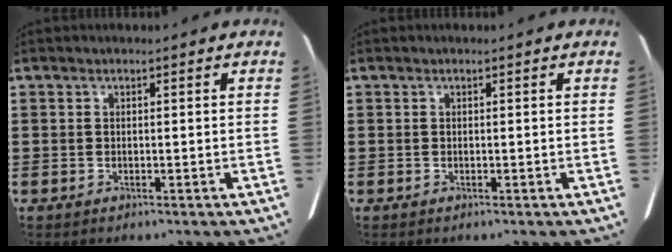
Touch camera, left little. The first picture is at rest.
{"total": 0.0}